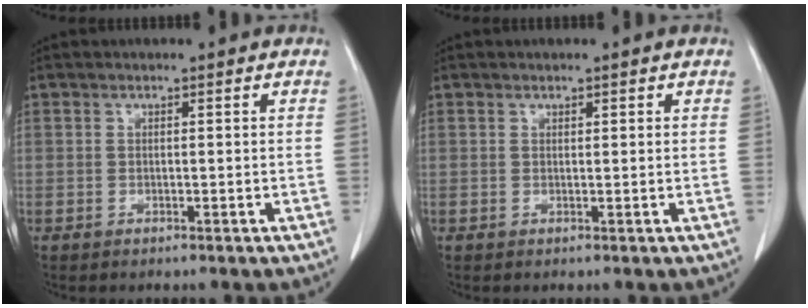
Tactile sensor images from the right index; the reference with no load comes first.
{"total": 0.5, "force": [0.3, 0.1, 0.4], "torque": [-0.006, -0.001, 0.005]}